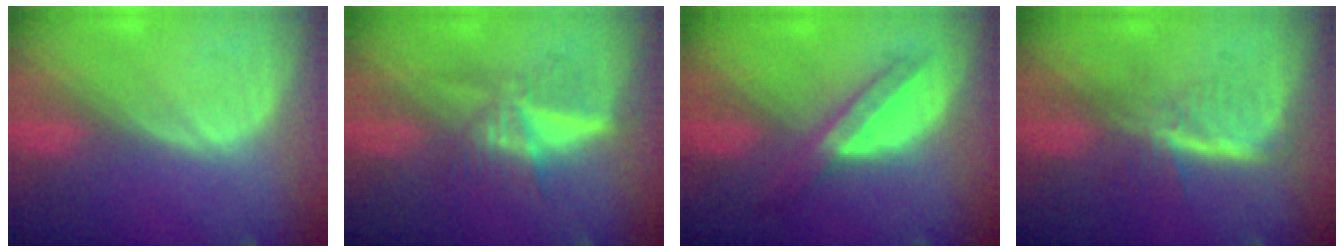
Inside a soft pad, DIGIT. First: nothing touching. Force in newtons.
{"total": 5.9, "press": 5.3, "slide": 2.7}
{"total": 5.8, "press": 5.3, "slide": 2.4}
{"total": 6.0, "press": 5.2, "slide": 3.0}